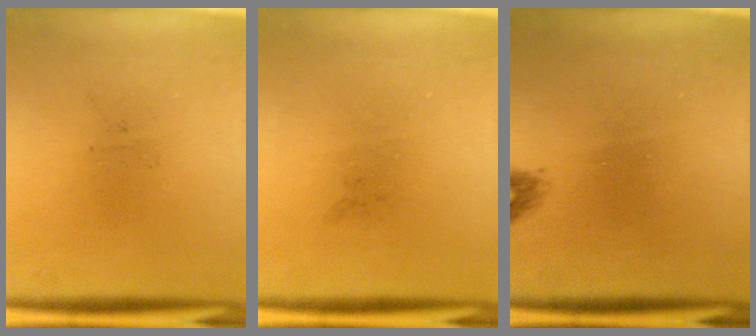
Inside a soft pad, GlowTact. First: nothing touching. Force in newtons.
{"total": 0.0}
{"total": 0.9}